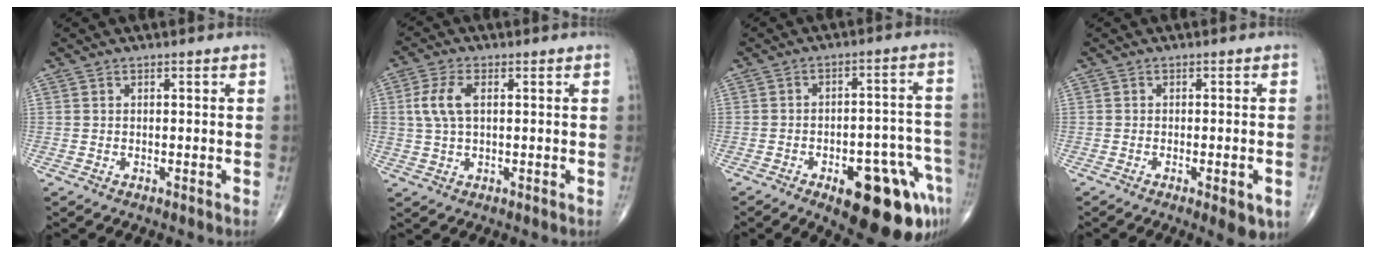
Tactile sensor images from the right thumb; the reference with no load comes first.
{"total": 6.1, "force": [1.1, 3.2, 5.1], "torque": [-0.120, 0.008, 0.022]}
{"total": 18.9, "force": [-9.5, 7.6, 14.6], "torque": [-0.122, 0.060, -0.112]}
{"total": 5.2, "force": [-2.1, 1.4, 4.6], "torque": [-0.056, -0.002, -0.023]}